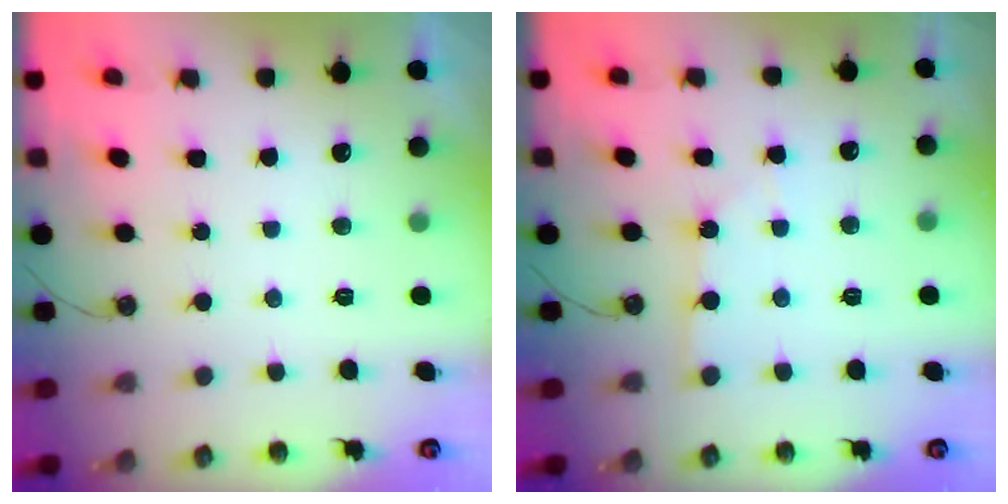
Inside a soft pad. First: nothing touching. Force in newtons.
{"total": 2.6, "press": 2.6, "slide": 0.3}